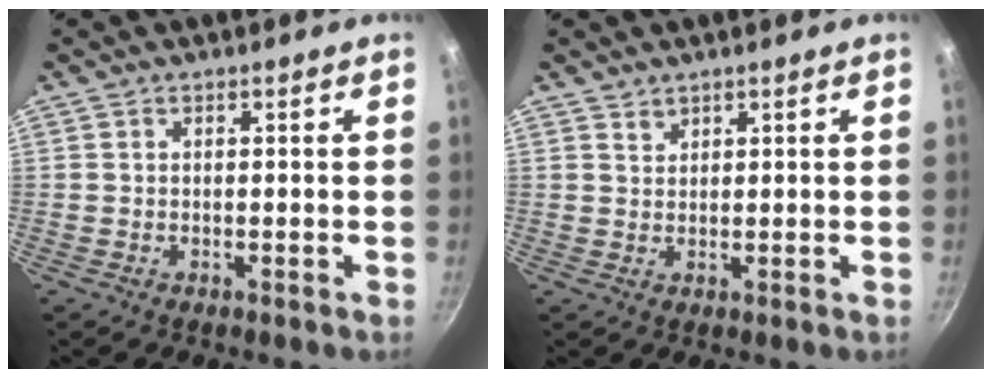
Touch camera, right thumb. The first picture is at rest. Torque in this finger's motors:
{"motor_torque": [-0.49, 0.63, 0.35, 0.19, -0.02]}